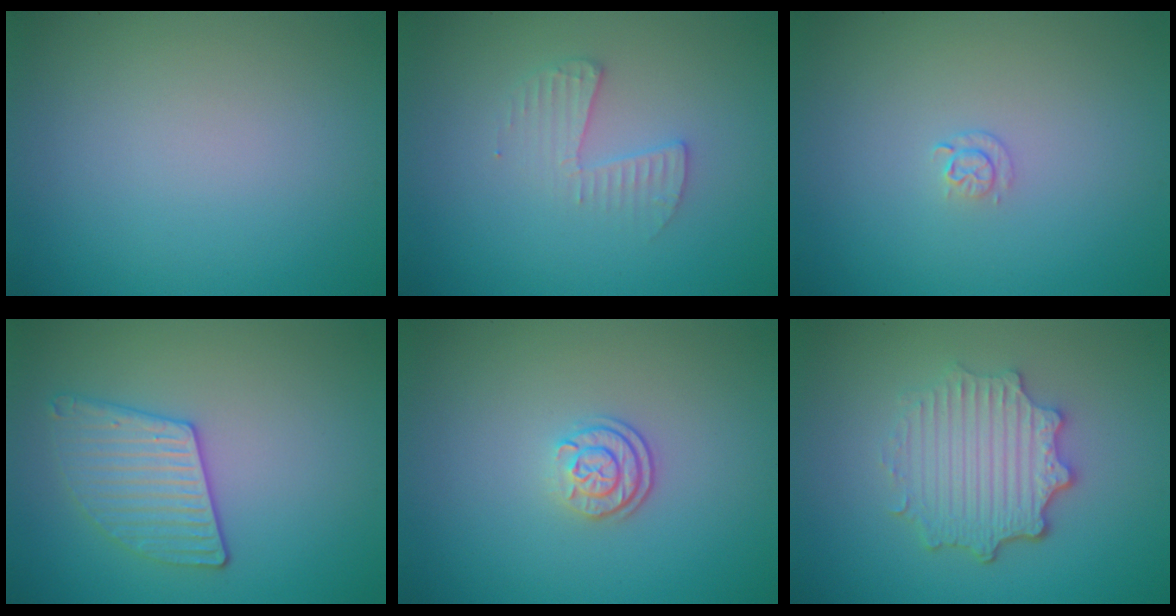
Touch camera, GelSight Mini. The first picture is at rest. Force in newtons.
{"total": 2.1, "press": 2.0, "slide": 0.1}
{"total": 0.9, "press": 0.6, "slide": 0.6}
{"total": 3.0, "press": 2.9, "slide": 0.4}
{"total": 2.3, "press": 1.9, "slide": 1.4}
{"total": 4.9, "press": 3.8, "slide": 3.0}